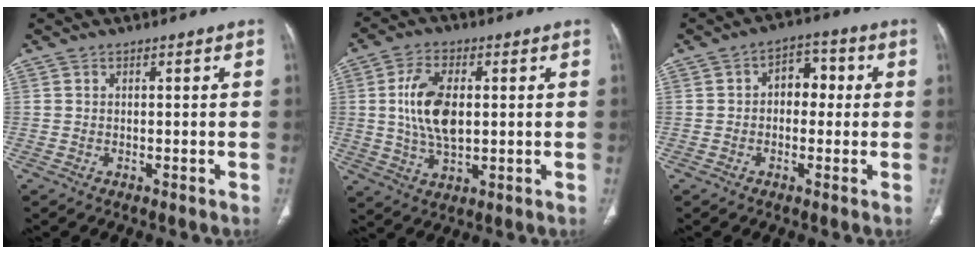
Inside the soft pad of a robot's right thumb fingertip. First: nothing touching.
{"total": 11.1, "force": [1.2, 5.9, 9.3], "torque": [-0.176, -0.002, 0.027]}
{"total": 6.4, "force": [0.4, 4.5, 4.6], "torque": [-0.032, 0.021, -0.003]}